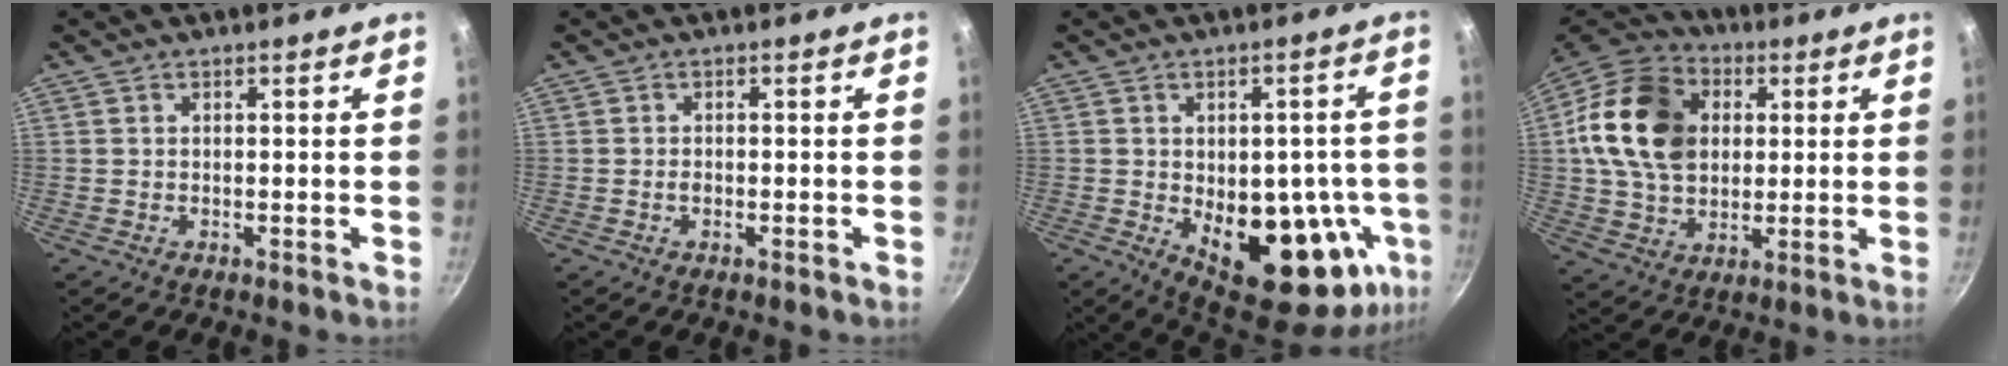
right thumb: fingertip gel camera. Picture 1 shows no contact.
{"total": 1.1, "force": [-0.4, 0.6, 0.8], "torque": [-0.018, 0.003, -0.010]}
{"total": 21.2, "force": [-5.0, 11.8, 16.9], "torque": [-0.155, -0.001, -0.046]}
{"total": 20.0, "force": [3.6, 15.0, 12.8], "torque": [-0.208, 0.014, 0.057]}